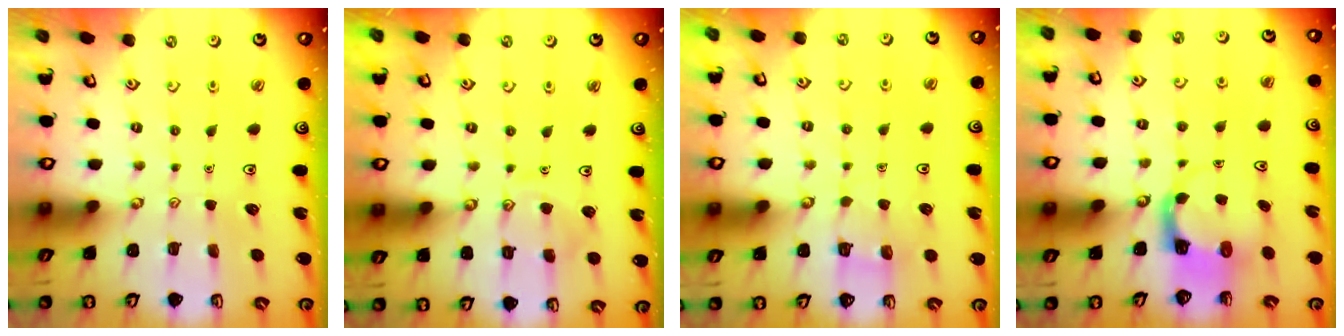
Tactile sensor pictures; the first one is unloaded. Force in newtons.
{"total": 8.8, "press": 8.7, "slide": 0.8}
{"total": 4.7, "press": 4.7, "slide": 0.3}
{"total": 4.0, "press": 3.9, "slide": 0.4}